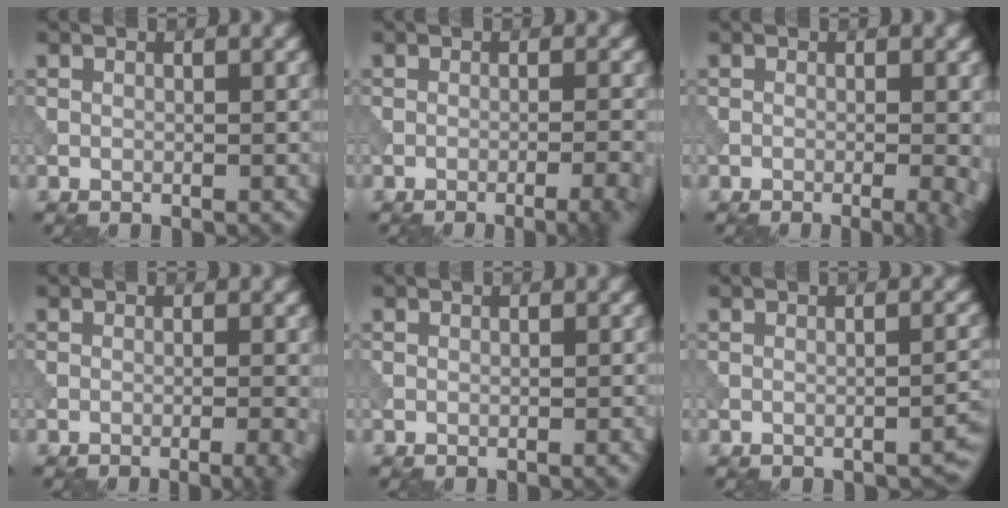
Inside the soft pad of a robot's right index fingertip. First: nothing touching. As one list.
[{"total": 5.5, "force": [-2.5, 1.9, 4.5], "torque": [-0.032, 0.016, -0.032]}, {"total": 4.5, "force": [-1.0, 1.5, 4.1], "torque": [-0.038, -0.002, -0.011]}, {"total": 3.7, "force": [-1.2, 1.3, 3.3], "torque": [-0.022, 0.008, -0.018]}, {"total": 0.7, "force": [-0.3, 0.1, 0.7], "torque": [-0.007, 0.002, -0.007]}, {"total": 1.8, "force": [-1.3, 0.4, 1.1], "torque": [-0.010, 0.005, -0.019]}]